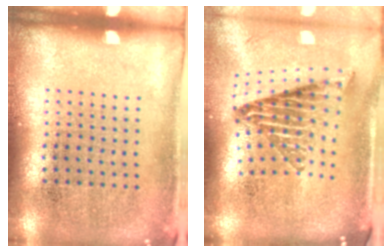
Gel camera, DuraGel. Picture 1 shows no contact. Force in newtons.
{"total": 2.1, "press": 1.5, "slide": 1.6}